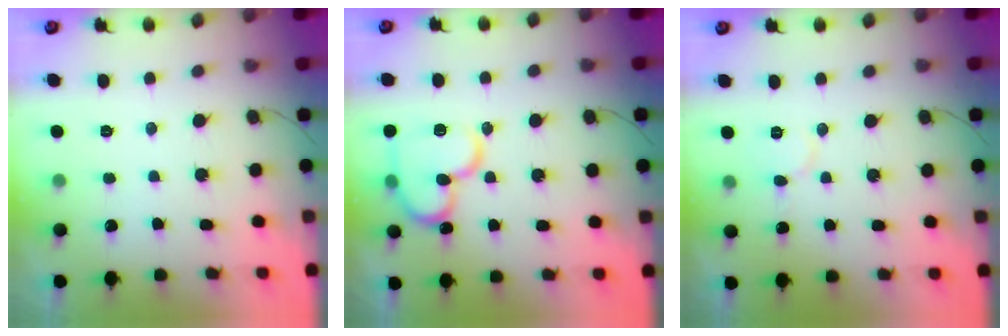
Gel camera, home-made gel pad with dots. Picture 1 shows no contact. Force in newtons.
{"total": 16.0, "press": 15.9, "slide": 1.8}
{"total": 4.1, "press": 4.1, "slide": 0.5}